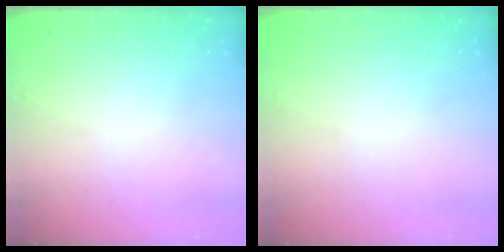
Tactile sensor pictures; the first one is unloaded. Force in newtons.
{"total": 0.0}